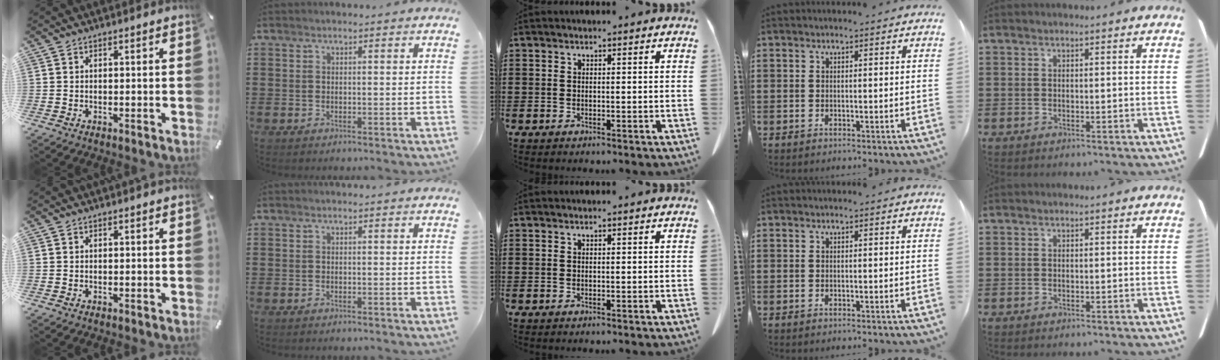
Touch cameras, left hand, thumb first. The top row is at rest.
{}